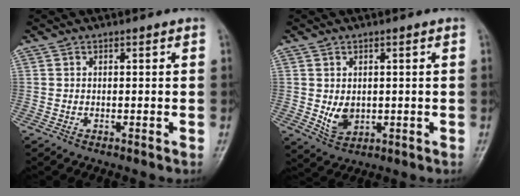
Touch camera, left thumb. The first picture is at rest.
{"total": 4.6, "force": [0.1, 3.4, 3.0], "torque": [-0.039, -0.010, 0.013]}